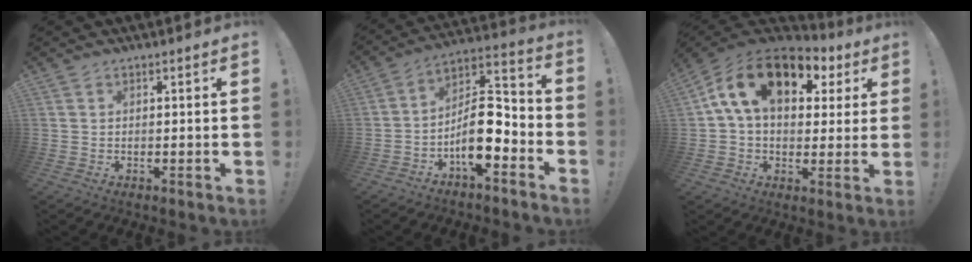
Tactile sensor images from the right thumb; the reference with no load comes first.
{"total": 13.4, "force": [-5.2, 5.9, 10.8], "torque": [-0.184, 0.022, -0.084]}
{"total": 18.1, "force": [6.7, 11.1, 12.7], "torque": [-0.209, -0.005, 0.118]}